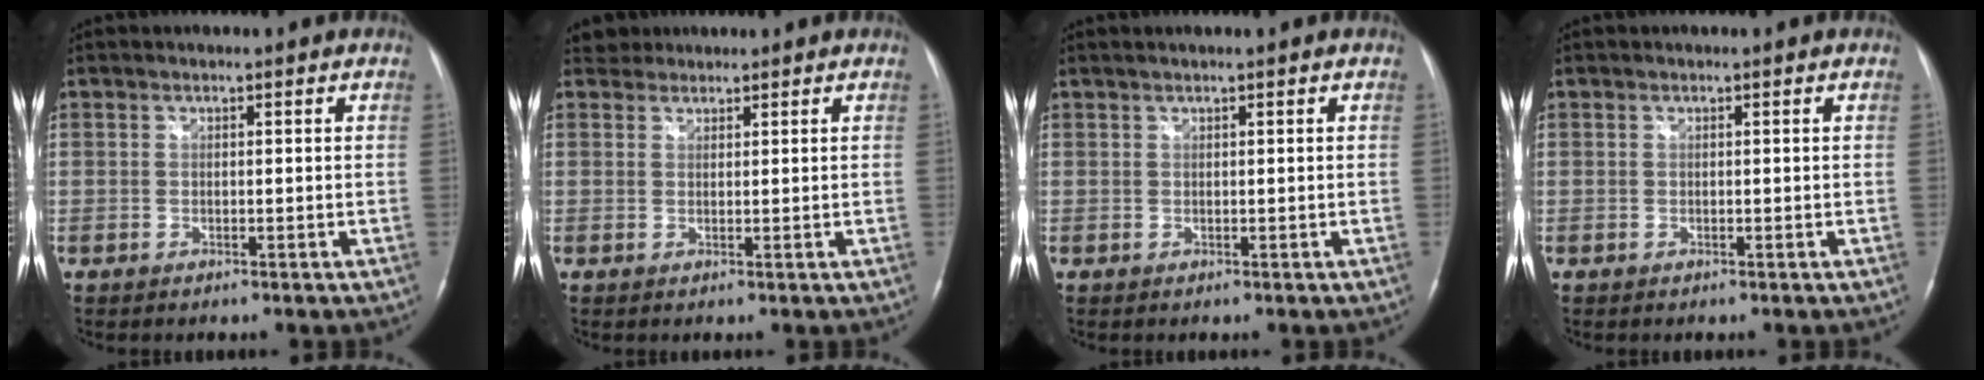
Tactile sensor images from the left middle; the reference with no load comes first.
{"total": 2.0, "force": [1.7, 0.8, -0.6], "torque": [0.008, 0.011, 0.027]}
{"total": 1.1, "force": [0.8, -0.2, 0.7], "torque": [-0.015, 0.014, 0.019]}
{"total": 0.0}